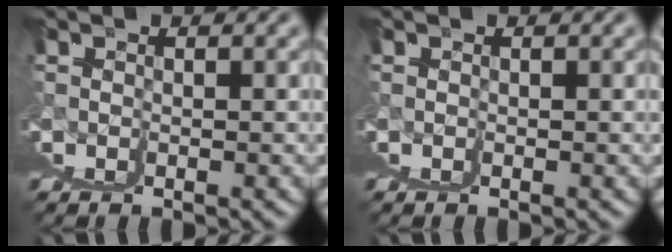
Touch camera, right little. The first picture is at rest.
{"total": 0.0}